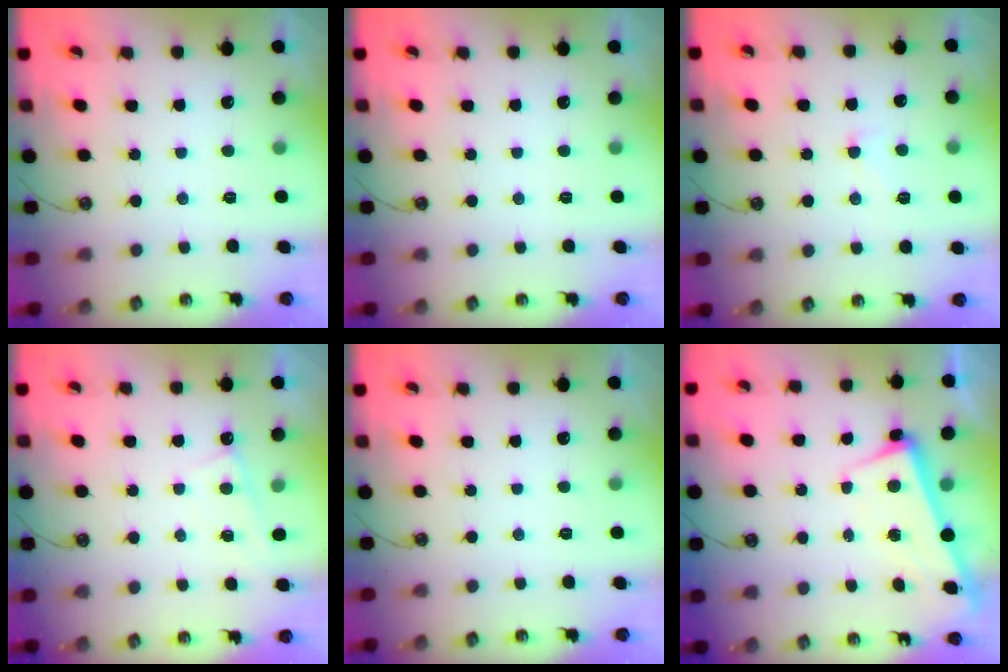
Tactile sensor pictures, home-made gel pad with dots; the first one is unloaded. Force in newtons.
{"total": 0.0}
{"total": 2.3, "press": 2.2, "slide": 0.6}
{"total": 1.8, "press": 1.8, "slide": 0.3}
{"total": 0.0}
{"total": 2.4, "press": 2.2, "slide": 0.9}